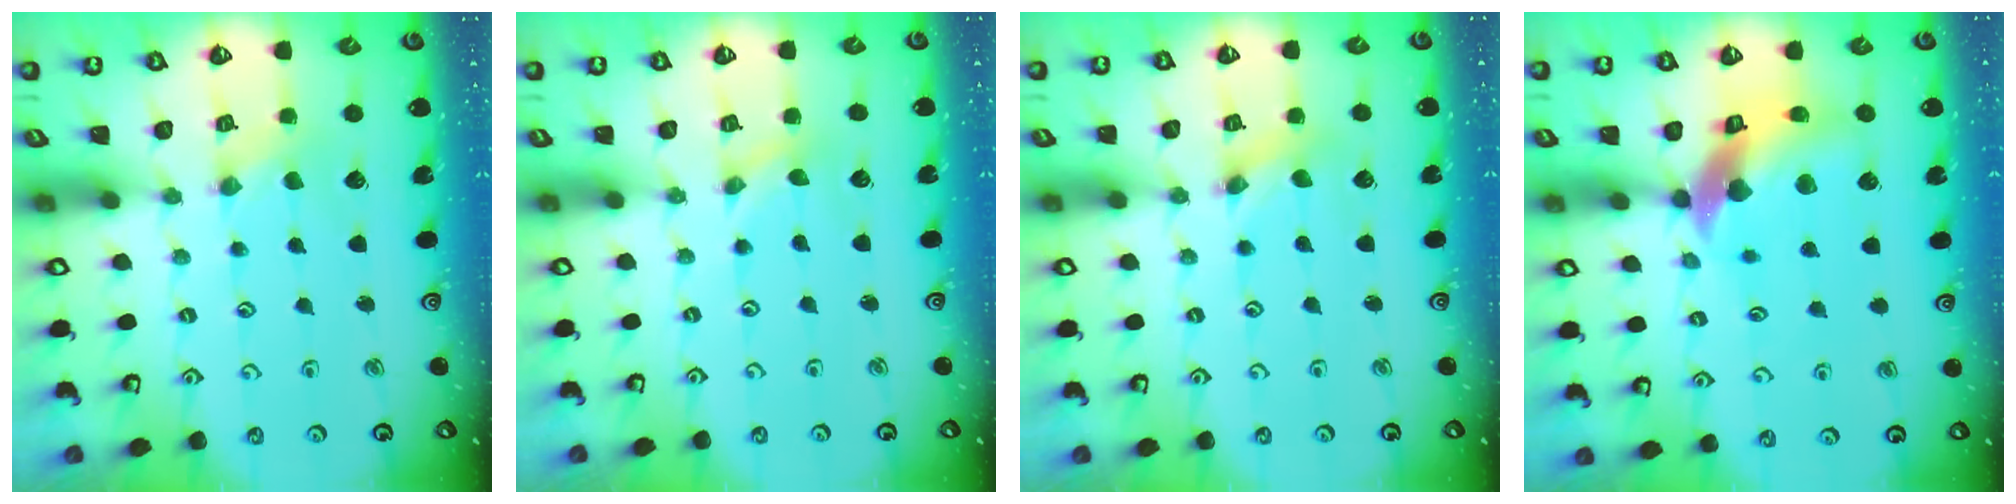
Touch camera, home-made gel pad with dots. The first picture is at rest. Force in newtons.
{"total": 0.0}
{"total": 1.5, "press": 1.4, "slide": 0.3}
{"total": 12.7, "press": 12.6, "slide": 1.9}